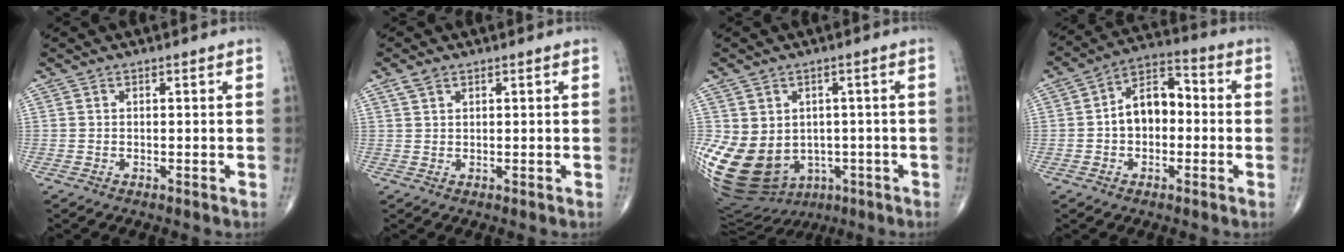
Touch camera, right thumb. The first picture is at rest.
{"total": 1.9, "force": [1.2, 1.0, 1.0], "torque": [-0.022, 0.007, 0.026]}
{"total": 17.7, "force": [-3.1, 14.5, 9.6], "torque": [-0.189, 0.009, -0.017]}
{"total": 10.0, "force": [-0.5, 6.7, 7.4], "torque": [-0.099, 0.036, -0.024]}